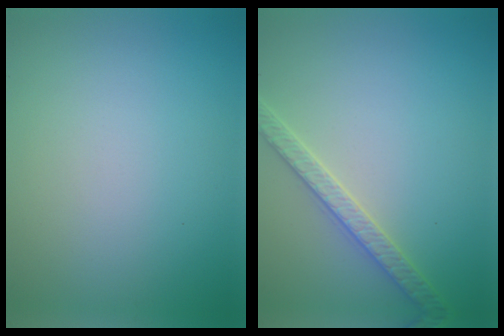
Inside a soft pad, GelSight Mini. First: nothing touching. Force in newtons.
{"total": 2.8, "press": 2.8, "slide": 0.6}